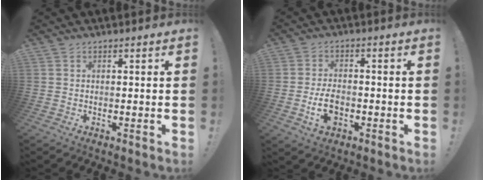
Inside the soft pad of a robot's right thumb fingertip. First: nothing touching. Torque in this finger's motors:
{"motor_torque": [0.35, -0.06, 0.17, 0.16, 0.20]}